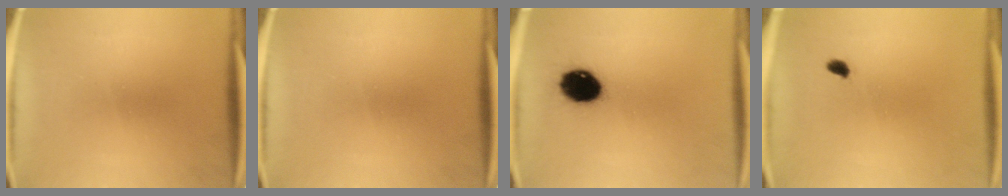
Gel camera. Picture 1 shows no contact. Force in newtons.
{"total": 0.0}
{"total": 11.2}
{"total": 1.4}